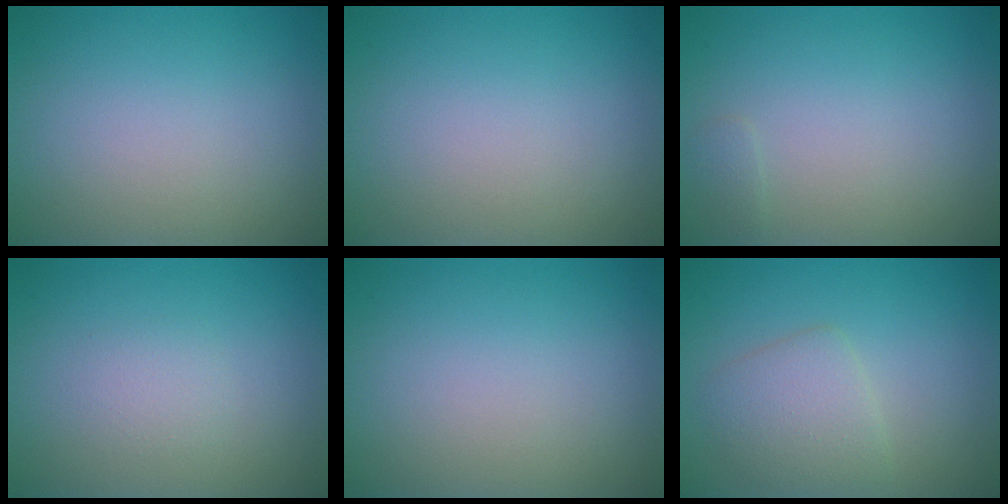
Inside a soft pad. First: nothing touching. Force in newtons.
{"total": 0.0}
{"total": 0.7, "press": 0.7, "slide": 0.0}
{"total": 1.2, "press": 1.2, "slide": 0.0}
{"total": 0.0}
{"total": 3.0, "press": 3.0, "slide": 0.1}